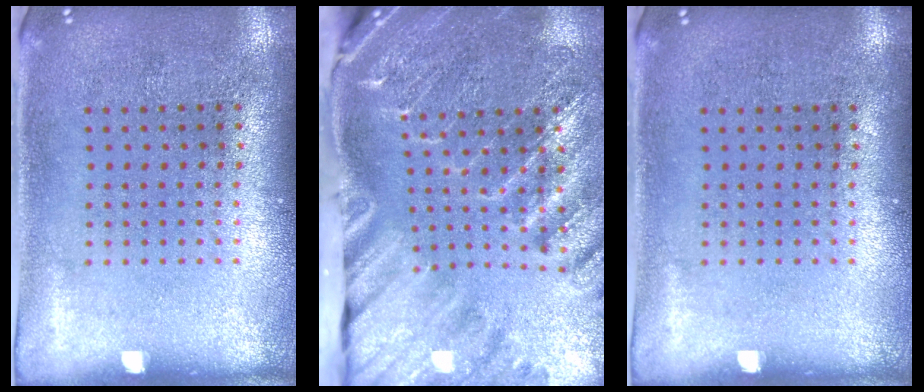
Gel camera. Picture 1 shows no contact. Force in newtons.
{"total": 3.3, "press": 3.1, "slide": 0.9}
{"total": 0.0}